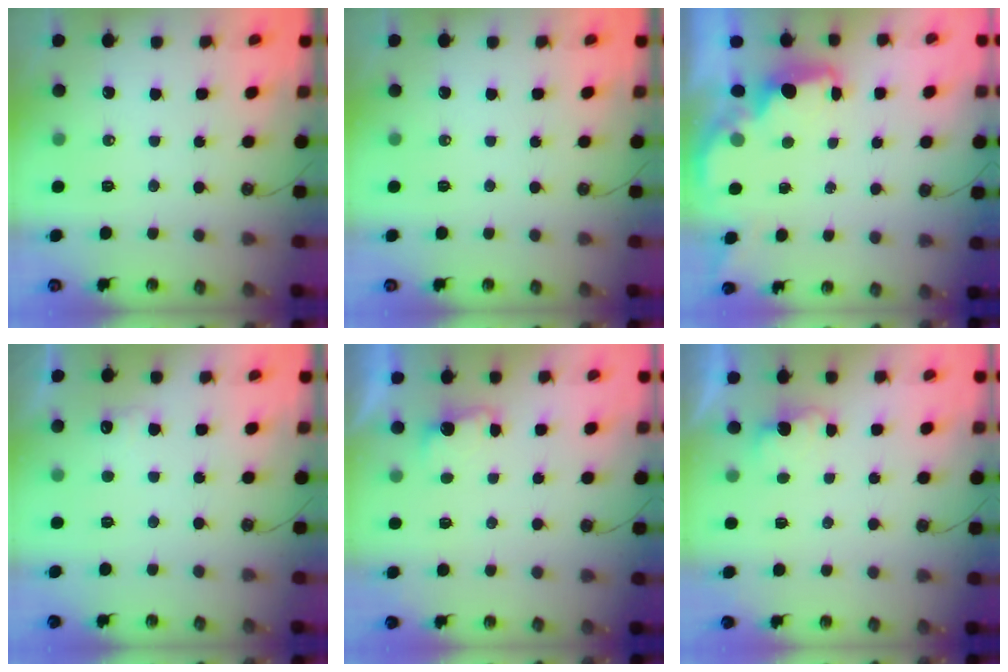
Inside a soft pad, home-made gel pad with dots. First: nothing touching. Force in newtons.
{"total": 0.0}
{"total": 2.2, "press": 2.1, "slide": 0.8}
{"total": 4.8, "press": 4.6, "slide": 1.2}
{"total": 2.7, "press": 2.5, "slide": 0.9}
{"total": 1.8, "press": 1.6, "slide": 0.8}